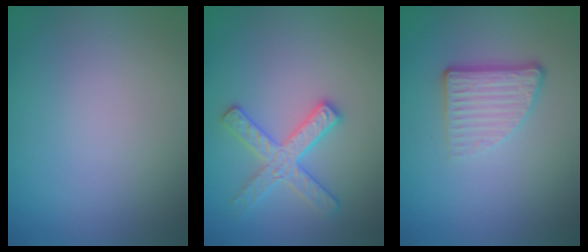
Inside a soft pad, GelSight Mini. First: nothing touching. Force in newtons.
{"total": 2.9, "press": 2.9, "slide": 0.4}
{"total": 4.0, "press": 2.7, "slide": 2.9}